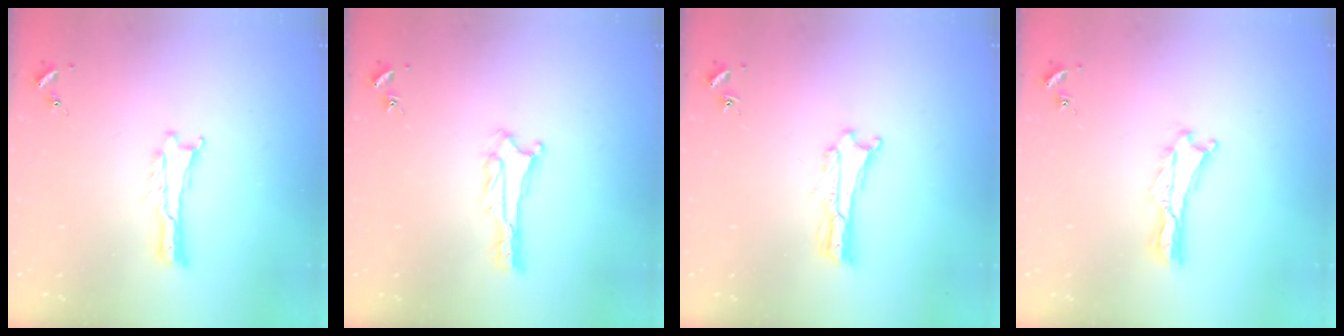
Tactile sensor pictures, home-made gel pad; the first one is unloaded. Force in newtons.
{"total": 3.4, "press": 3.4, "slide": 0.2}
{"total": 0.9, "press": 0.9, "slide": 0.2}
{"total": 0.6, "press": 0.5, "slide": 0.2}